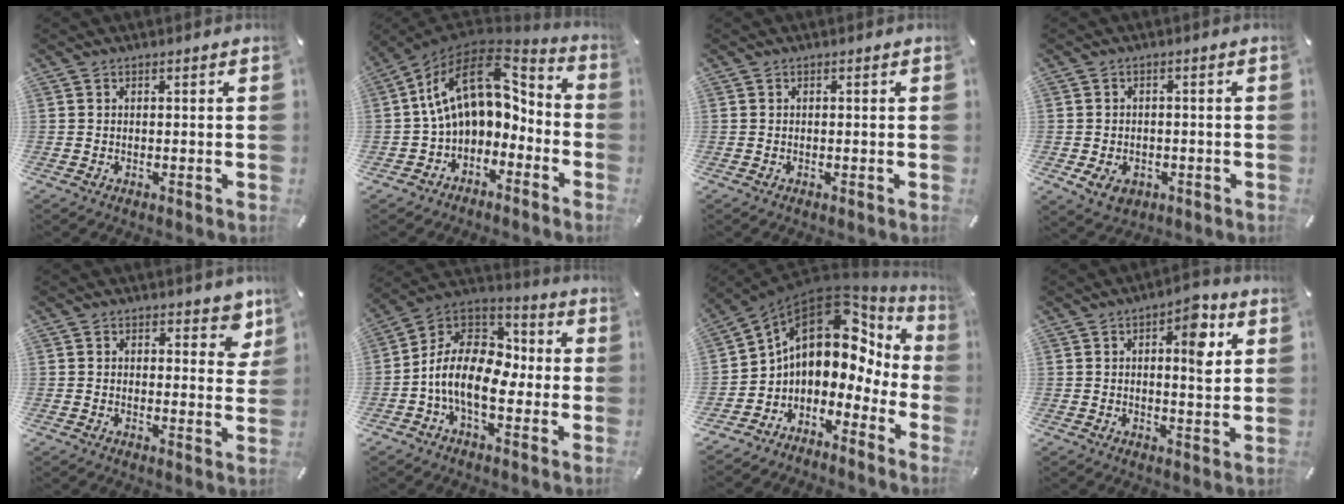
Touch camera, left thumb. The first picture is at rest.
{"total": 16.3, "force": [3.8, 10.6, 11.9], "torque": [-0.219, -0.016, 0.070]}
{"total": 0.0}
{"total": 5.0, "force": [-1.9, 3.8, 2.6], "torque": [-0.045, 0.005, -0.036]}
{"total": 5.3, "force": [3.3, 3.1, 2.8], "torque": [-0.005, -0.020, 0.051]}
{"total": 14.7, "force": [-4.6, 8.6, 11.0], "torque": [-0.237, 0.011, -0.083]}
{"total": 13.6, "force": [5.9, 9.2, 8.2], "torque": [-0.124, -0.047, 0.094]}
{"total": 8.3, "force": [2.8, 3.5, 7.0], "torque": [-0.084, -0.013, 0.036]}